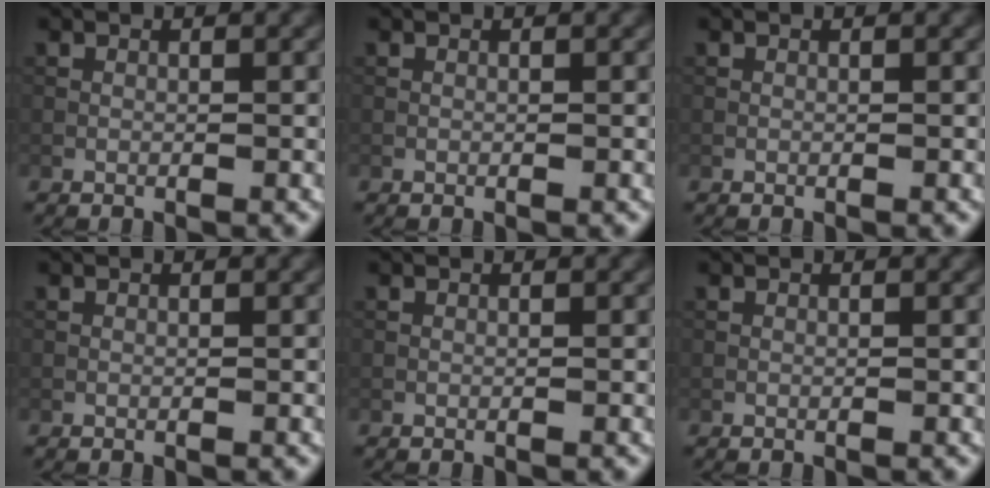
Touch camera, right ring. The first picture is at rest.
{"total": 0.0}
{"total": 0.0}
{"total": 0.0}
{"total": 0.0}
{"total": 0.0}